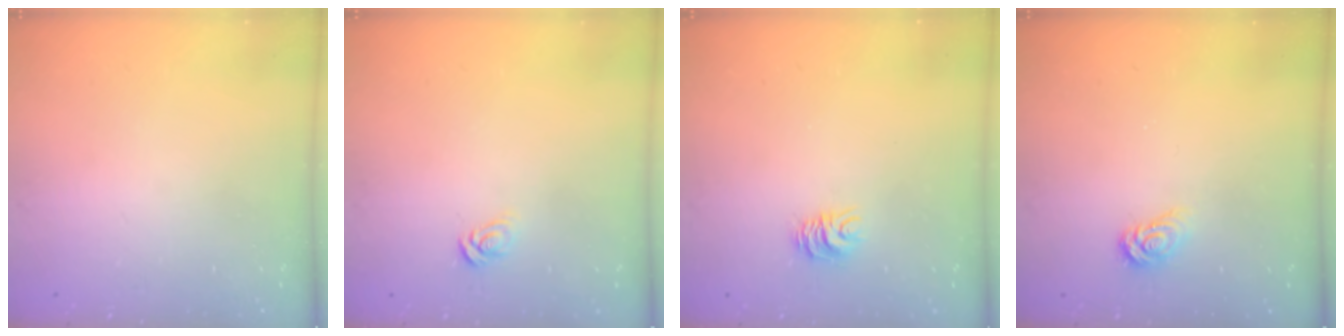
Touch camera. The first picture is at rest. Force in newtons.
{"total": 3.7, "press": 3.7, "slide": 0.4}
{"total": 5.3, "press": 5.3, "slide": 0.2}
{"total": 3.4, "press": 3.4, "slide": 0.3}